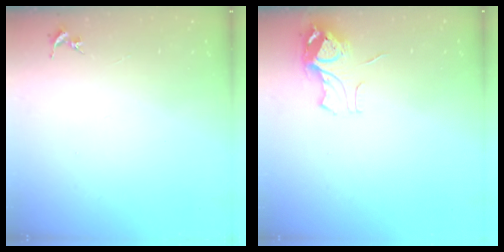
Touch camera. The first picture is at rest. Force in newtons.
{"total": 7.7, "press": 7.7, "slide": 0.7}